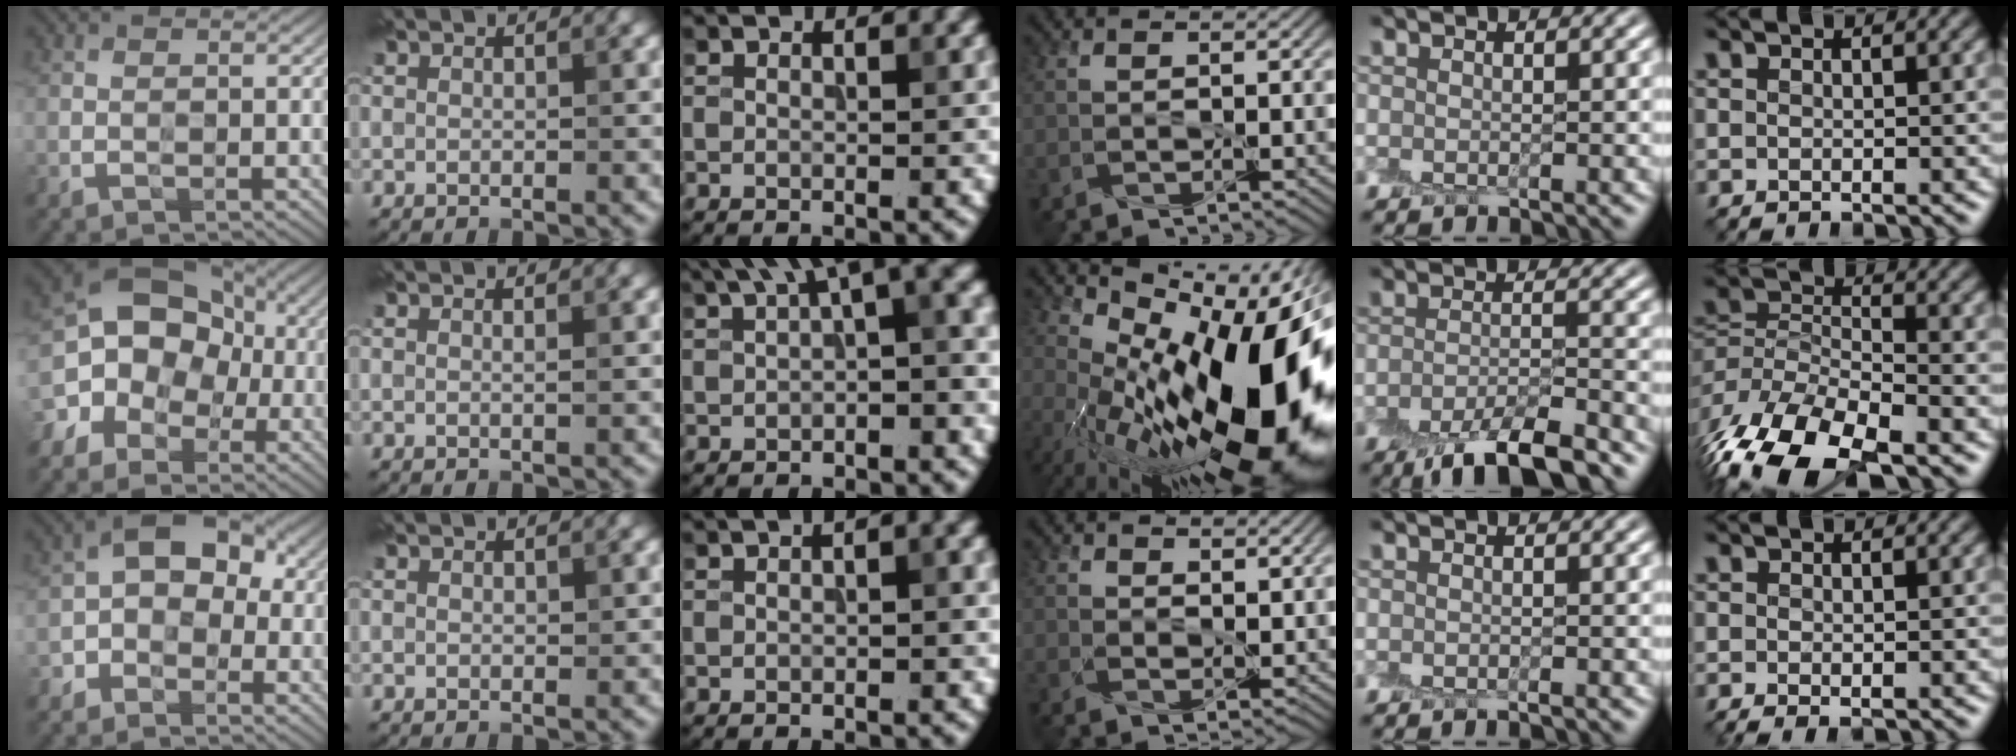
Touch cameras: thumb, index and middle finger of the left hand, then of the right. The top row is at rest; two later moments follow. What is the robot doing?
{"motion": "peel", "object": "cling film"}